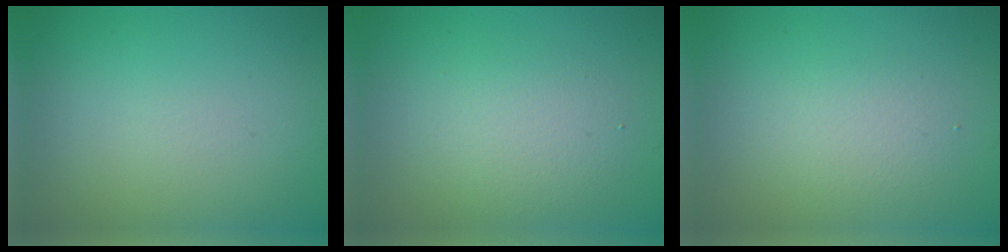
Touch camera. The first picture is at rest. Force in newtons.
{"total": 2.9, "press": 2.9, "slide": 0.0}
{"total": 2.1, "press": 2.1, "slide": 0.0}